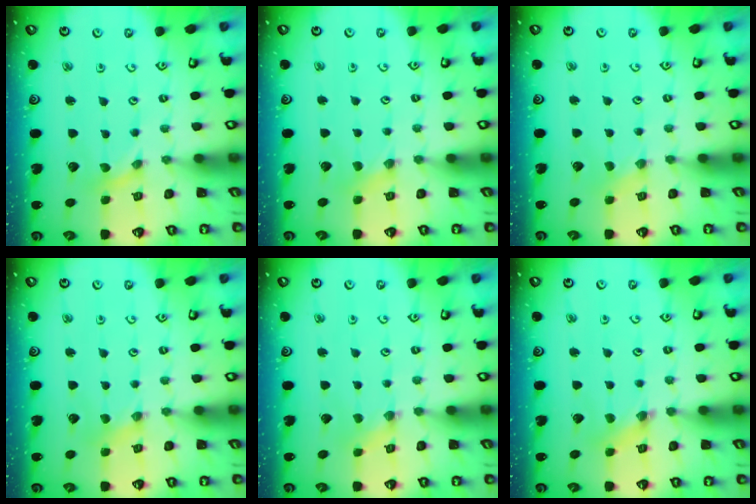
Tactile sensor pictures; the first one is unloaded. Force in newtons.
{"total": 2.1, "press": 2.1, "slide": 0.4}
{"total": 0.0}
{"total": 0.9, "press": 0.9, "slide": 0.1}
{"total": 0.7, "press": 0.7, "slide": 0.2}
{"total": 2.7, "press": 2.7, "slide": 0.2}